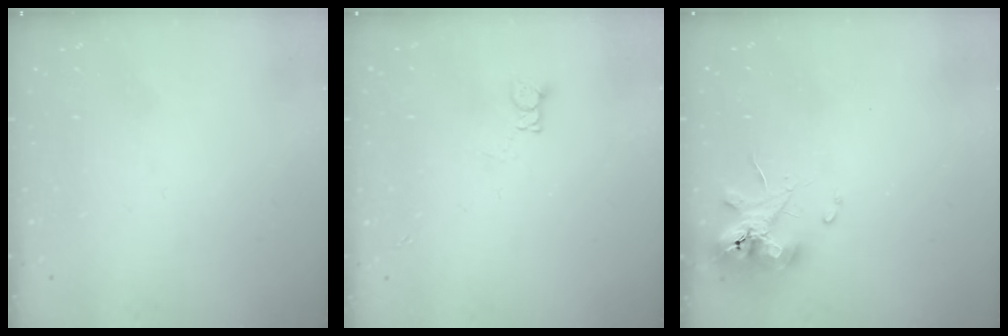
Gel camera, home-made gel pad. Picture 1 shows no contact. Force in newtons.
{"total": 3.5, "press": 3.5, "slide": 0.3}
{"total": 10.8, "press": 10.7, "slide": 1.4}